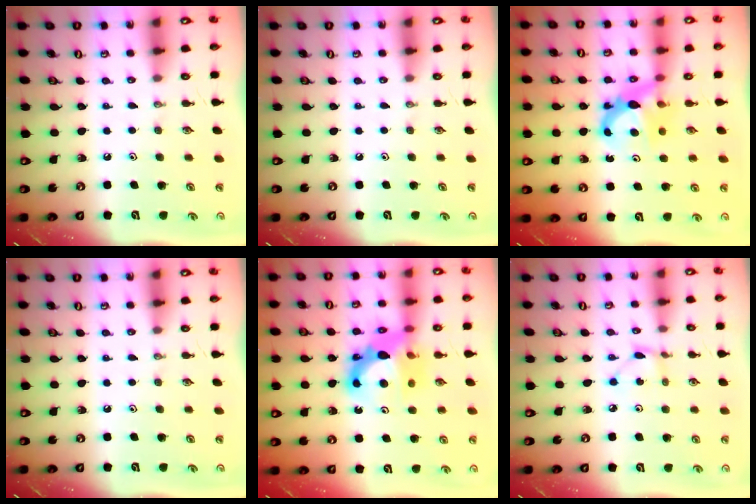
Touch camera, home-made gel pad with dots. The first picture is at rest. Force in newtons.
{"total": 0.0}
{"total": 7.1, "press": 7.1, "slide": 0.3}
{"total": 0.0}
{"total": 12.9, "press": 12.9, "slide": 1.1}
{"total": 2.6, "press": 2.6, "slide": 0.3}